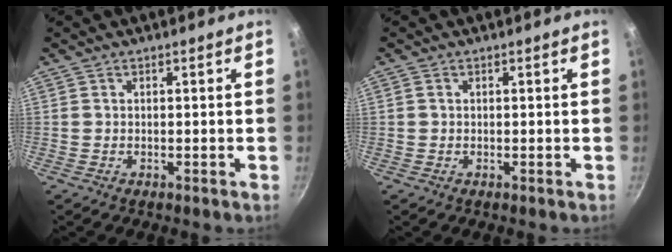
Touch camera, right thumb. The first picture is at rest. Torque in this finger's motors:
{"motor_torque": [-0.26, -0.13, 0.27, 0.47, 0.04]}